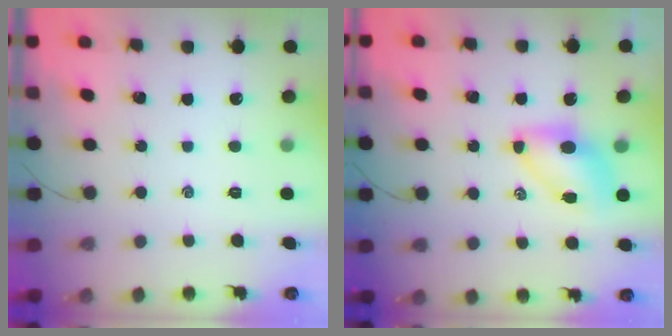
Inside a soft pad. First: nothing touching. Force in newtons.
{"total": 7.0, "press": 7.0, "slide": 0.9}